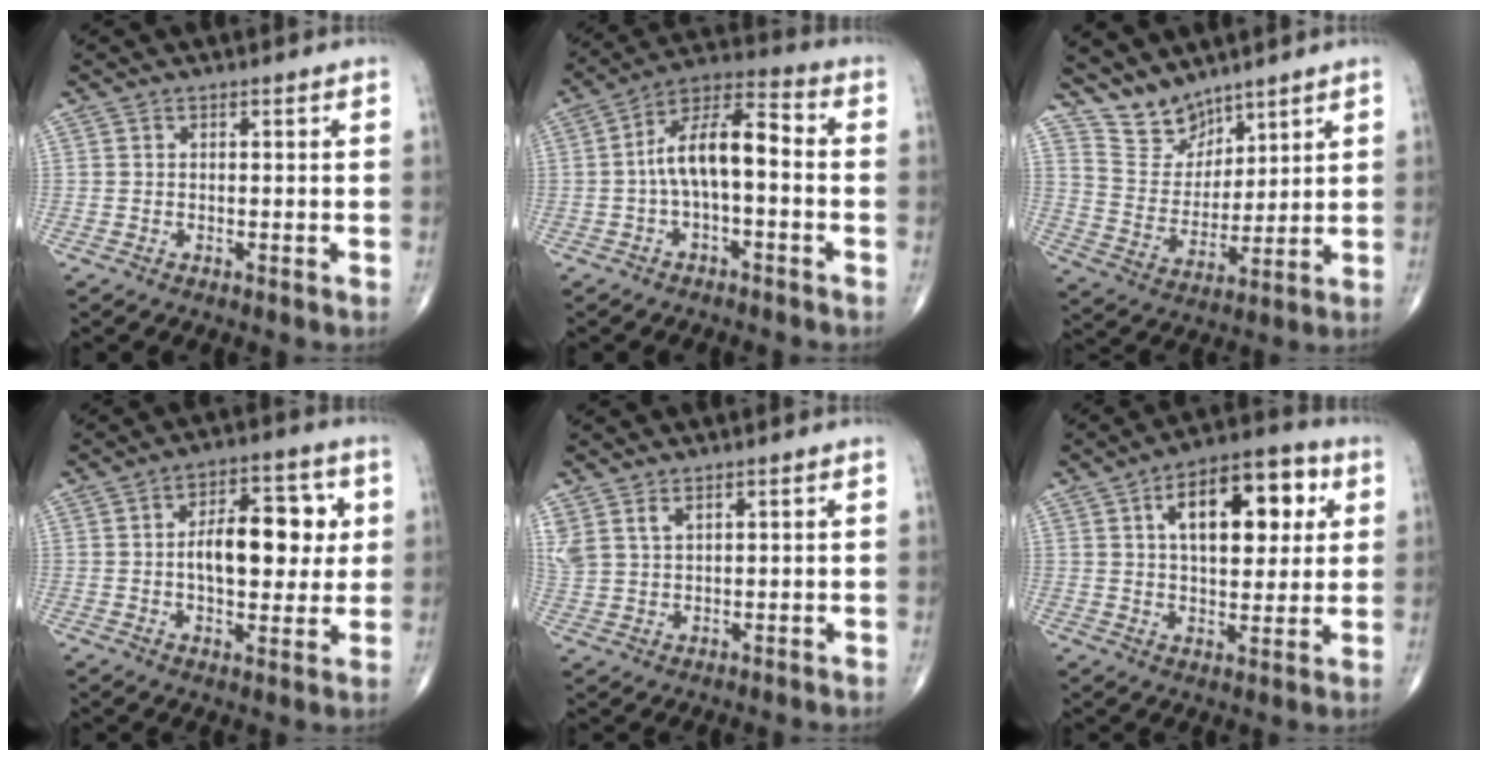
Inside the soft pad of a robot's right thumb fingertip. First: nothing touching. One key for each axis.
{"total": 11.3, "fx": -1.2, "fy": 4.9, "fz": 10.1, "tx": -0.178, "ty": 0.050, "tz": -0.029}
{"total": 8.5, "fx": 7.6, "fy": 3.7, "fz": 1.4, "tx": -0.007, "ty": -0.059, "tz": 0.164}
{"total": 13.8, "fx": 1.6, "fy": 7.3, "fz": 11.6, "tx": -0.137, "ty": 0.009, "tz": 0.023}
{"total": 5.2, "fx": 3.2, "fy": 2.7, "fz": 3.0, "tx": -0.066, "ty": -0.006, "tz": 0.079}
{"total": 16.6, "fx": 5.1, "fy": 8.4, "fz": 13.4, "tx": -0.160, "ty": 0.007, "tz": 0.073}